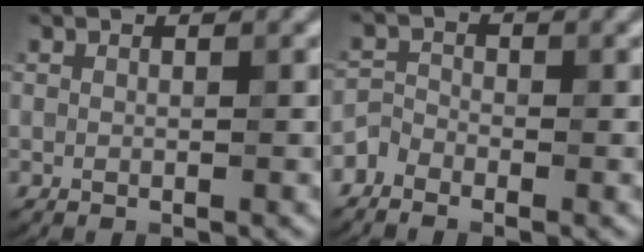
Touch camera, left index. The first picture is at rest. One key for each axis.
{"total": 1.8, "fx": -1.5, "fy": 0.9, "fz": 0.3, "tx": -0.009, "ty": 0.006, "tz": -0.036}